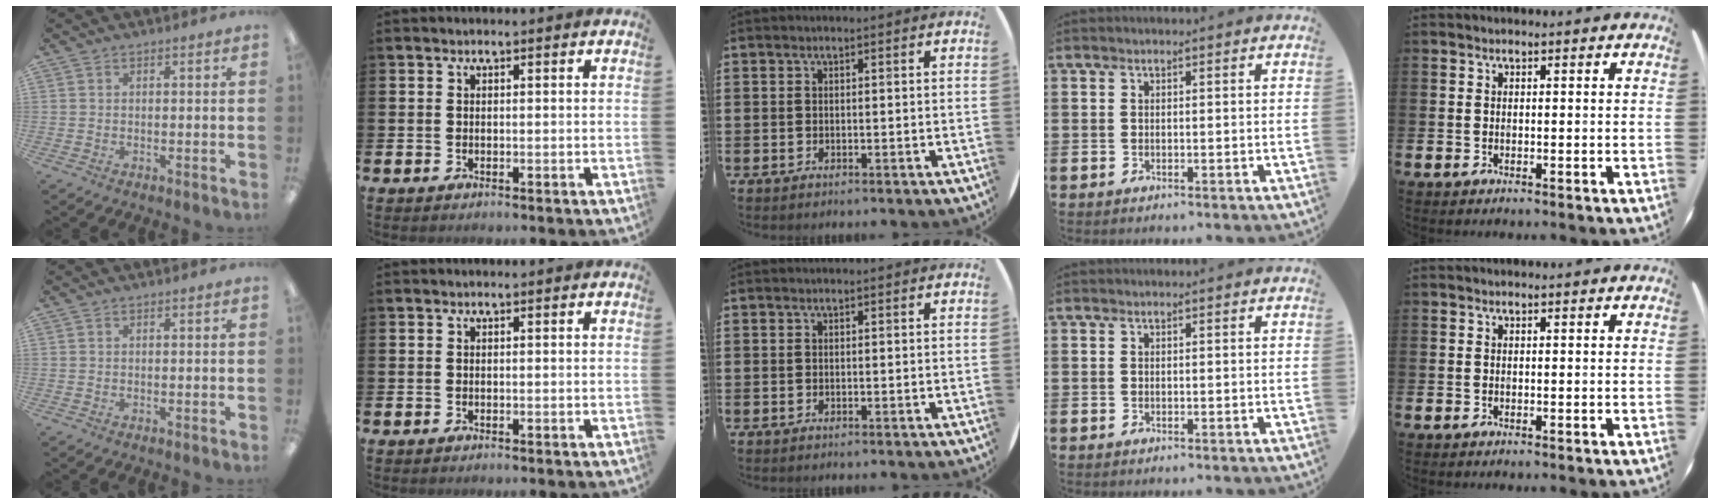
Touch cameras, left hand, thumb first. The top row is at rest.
{}